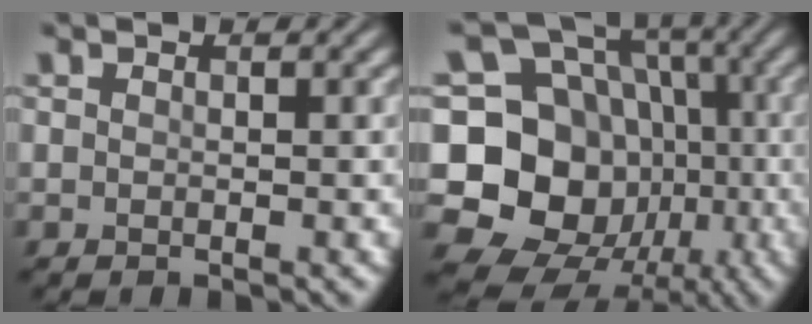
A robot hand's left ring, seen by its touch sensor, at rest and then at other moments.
{"total": 16.4, "force": [-2.5, 14.3, 7.6], "torque": [-0.151, 0.003, -0.057]}